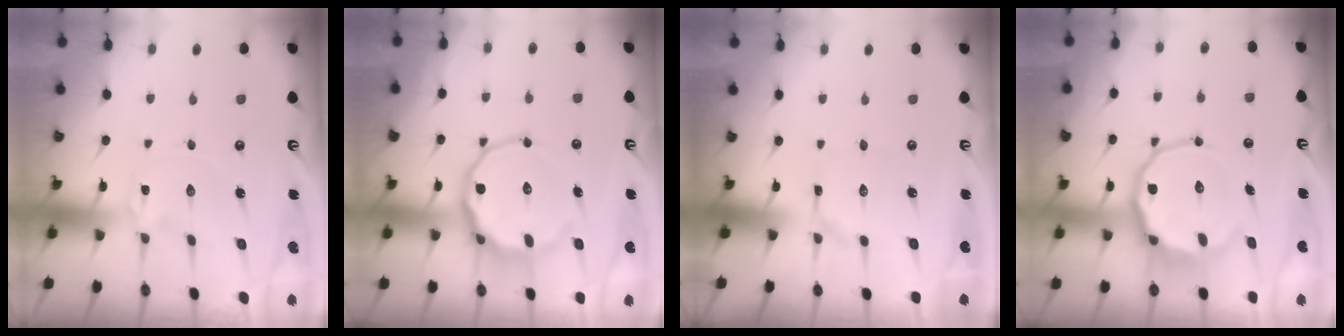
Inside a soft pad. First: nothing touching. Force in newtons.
{"total": 13.0, "press": 12.9, "slide": 1.7}
{"total": 0.9, "press": 0.9, "slide": 0.1}
{"total": 14.2, "press": 14.0, "slide": 2.5}